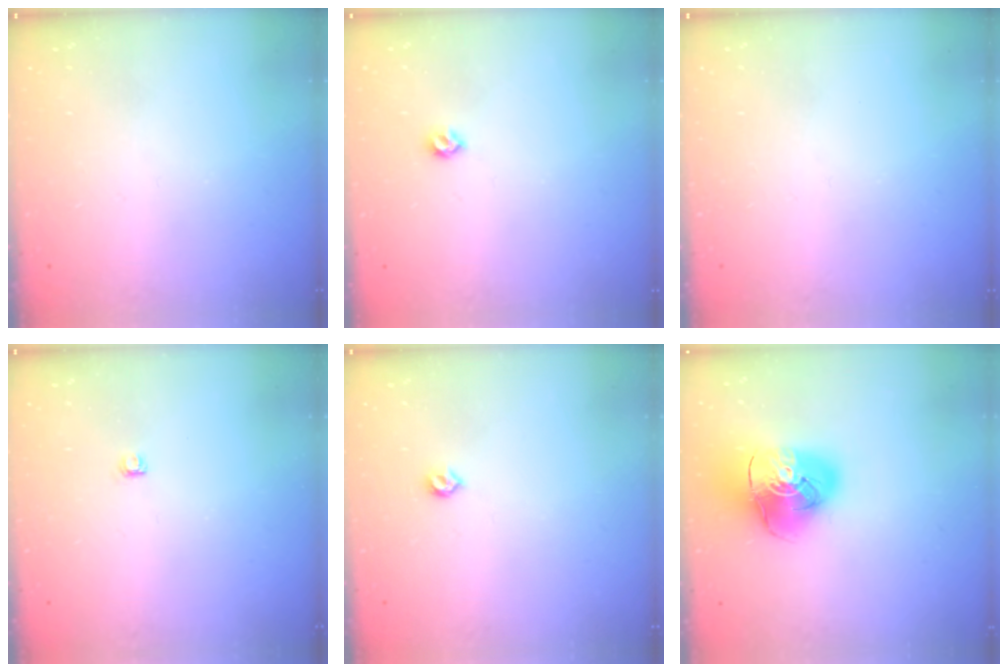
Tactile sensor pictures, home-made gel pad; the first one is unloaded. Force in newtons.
{"total": 4.9, "press": 4.8, "slide": 0.8}
{"total": 0.0}
{"total": 2.8, "press": 2.8, "slide": 0.4}
{"total": 4.0, "press": 3.9, "slide": 0.8}
{"total": 13.9, "press": 13.8, "slide": 1.7}